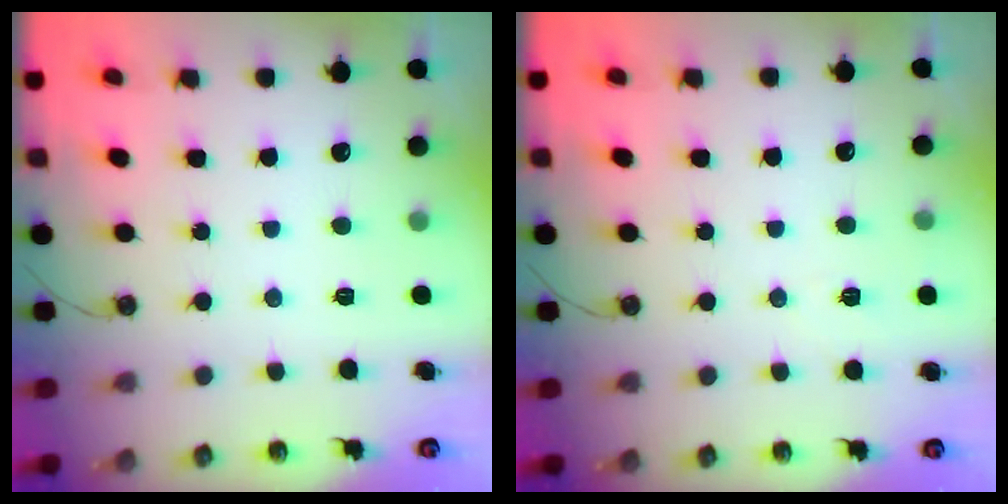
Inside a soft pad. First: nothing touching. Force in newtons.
{"total": 5.5, "press": 3.2, "slide": 4.5}